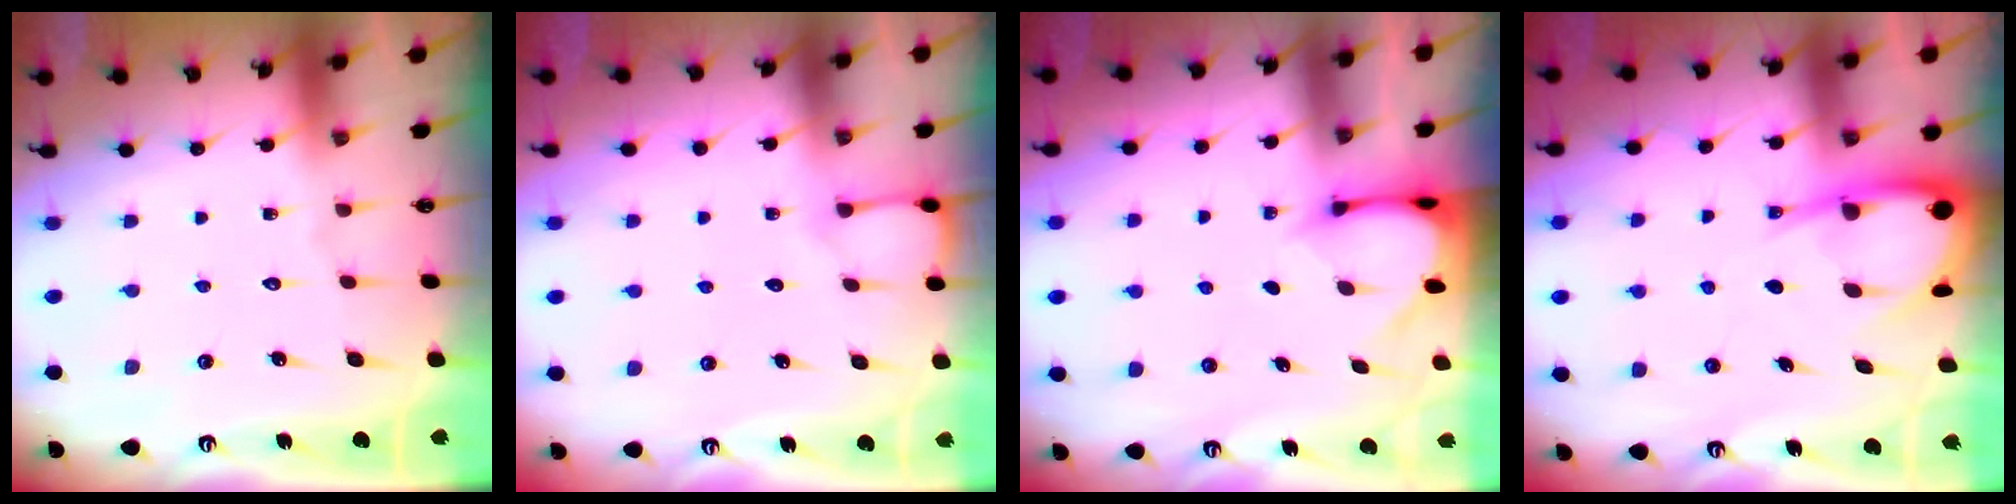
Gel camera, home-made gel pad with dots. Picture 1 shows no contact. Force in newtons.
{"total": 2.9, "press": 2.9, "slide": 0.3}
{"total": 2.9, "press": 2.9, "slide": 0.2}
{"total": 7.8, "press": 7.7, "slide": 0.8}